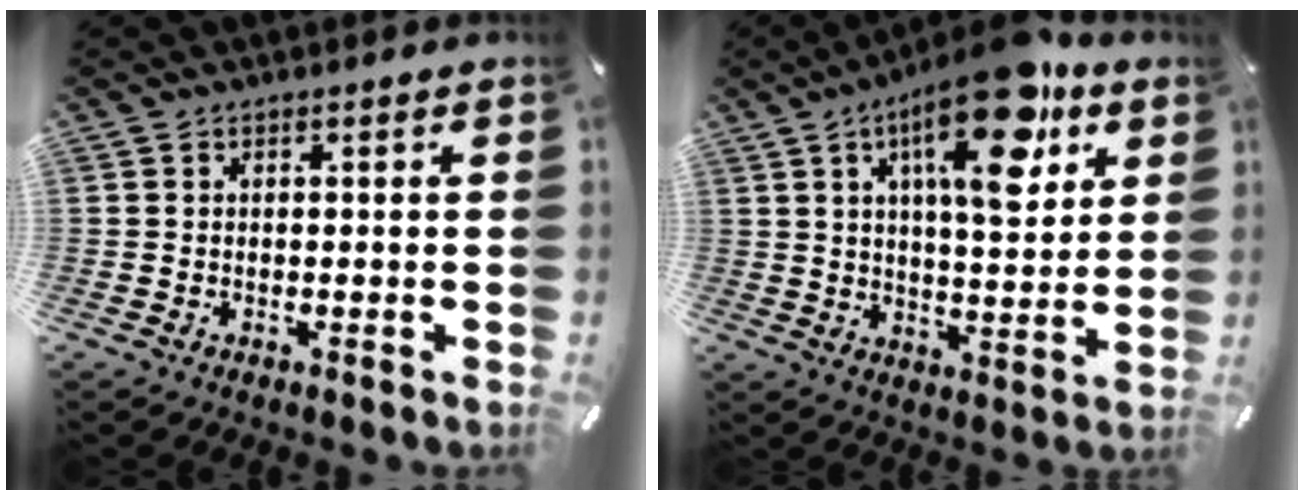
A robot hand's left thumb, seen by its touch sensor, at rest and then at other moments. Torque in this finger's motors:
{"motor_torque": [2.16, 2.29, 1.51, -1.26, 0.36]}